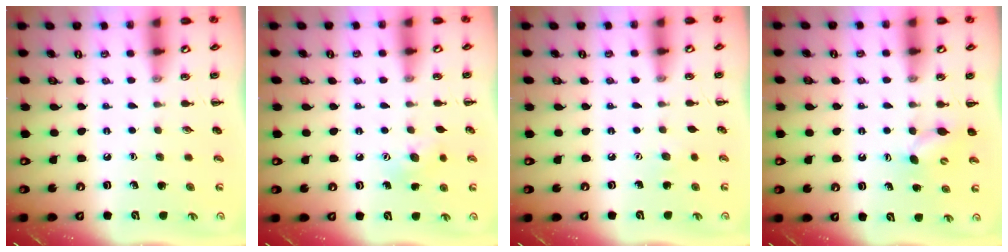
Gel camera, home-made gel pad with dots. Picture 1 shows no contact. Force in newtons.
{"total": 6.9, "press": 6.7, "slide": 1.5}
{"total": 3.4, "press": 3.3, "slide": 0.8}
{"total": 4.3, "press": 4.2, "slide": 0.8}